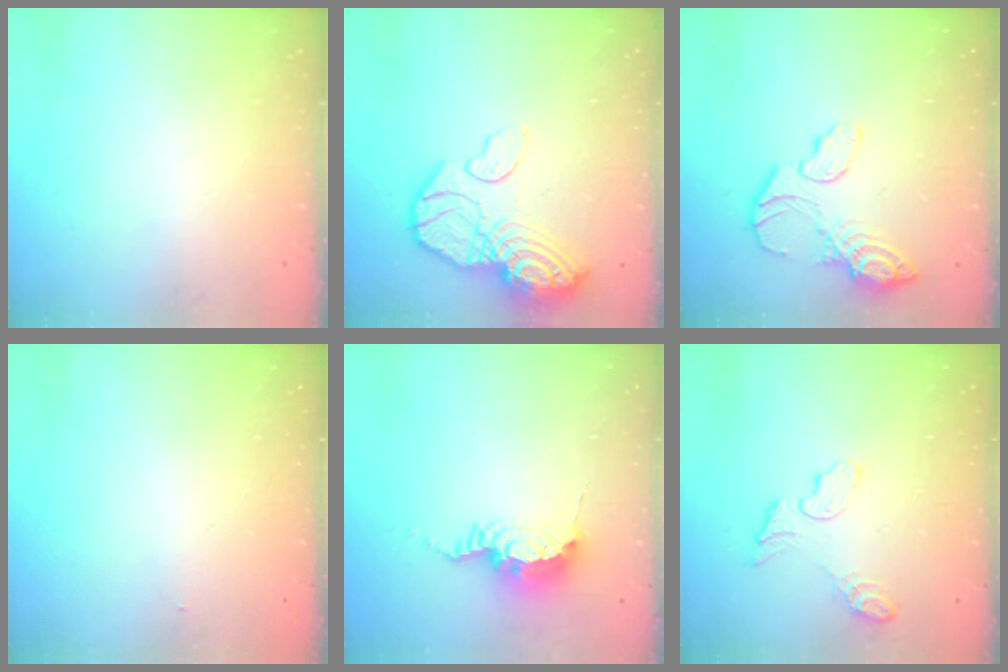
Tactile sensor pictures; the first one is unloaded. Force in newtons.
{"total": 17.2, "press": 17.1, "slide": 1.8}
{"total": 12.6, "press": 12.5, "slide": 1.1}
{"total": 5.7, "press": 1.1, "slide": 5.6}
{"total": 9.4, "press": 9.4, "slide": 0.9}
{"total": 7.5, "press": 7.5, "slide": 0.3}